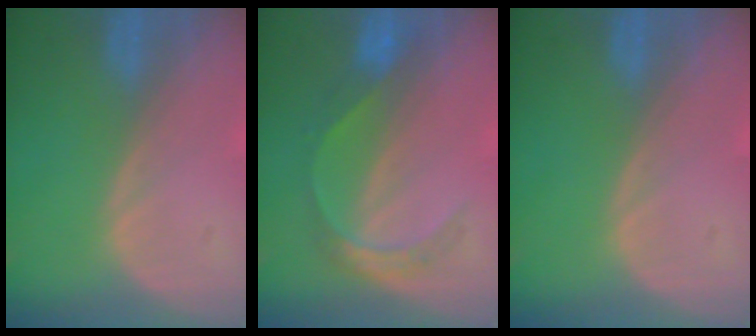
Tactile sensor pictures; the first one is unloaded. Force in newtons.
{"total": 5.4, "press": 5.1, "slide": 1.7}
{"total": 0.0}